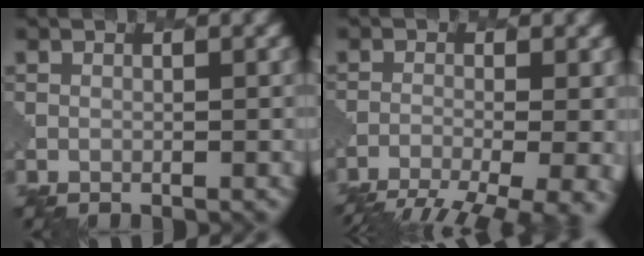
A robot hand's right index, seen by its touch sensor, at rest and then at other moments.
{"total": 11.2, "force": [-8.6, 3.4, 6.4], "torque": [-0.101, -0.033, -0.097]}